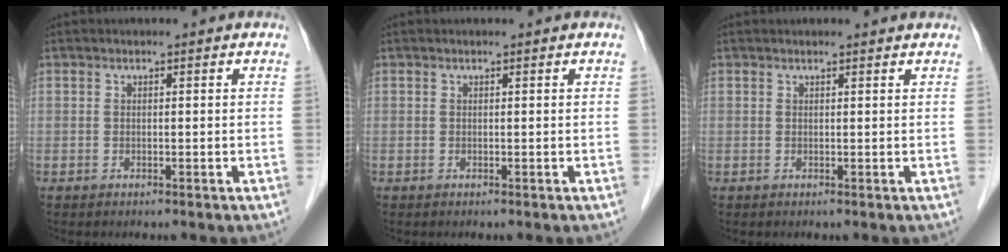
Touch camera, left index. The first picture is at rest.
{"total": 0.0}
{"total": 2.0, "force": [2.0, 0.2, 0.3], "torque": [-0.011, 0.008, 0.021]}